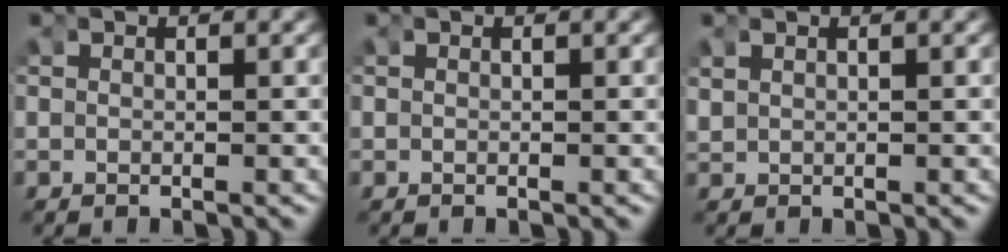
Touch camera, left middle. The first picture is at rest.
{"total": 0.0}
{"total": 0.7, "force": [0.6, 0.1, 0.2], "torque": [-0.005, 0.002, 0.017]}